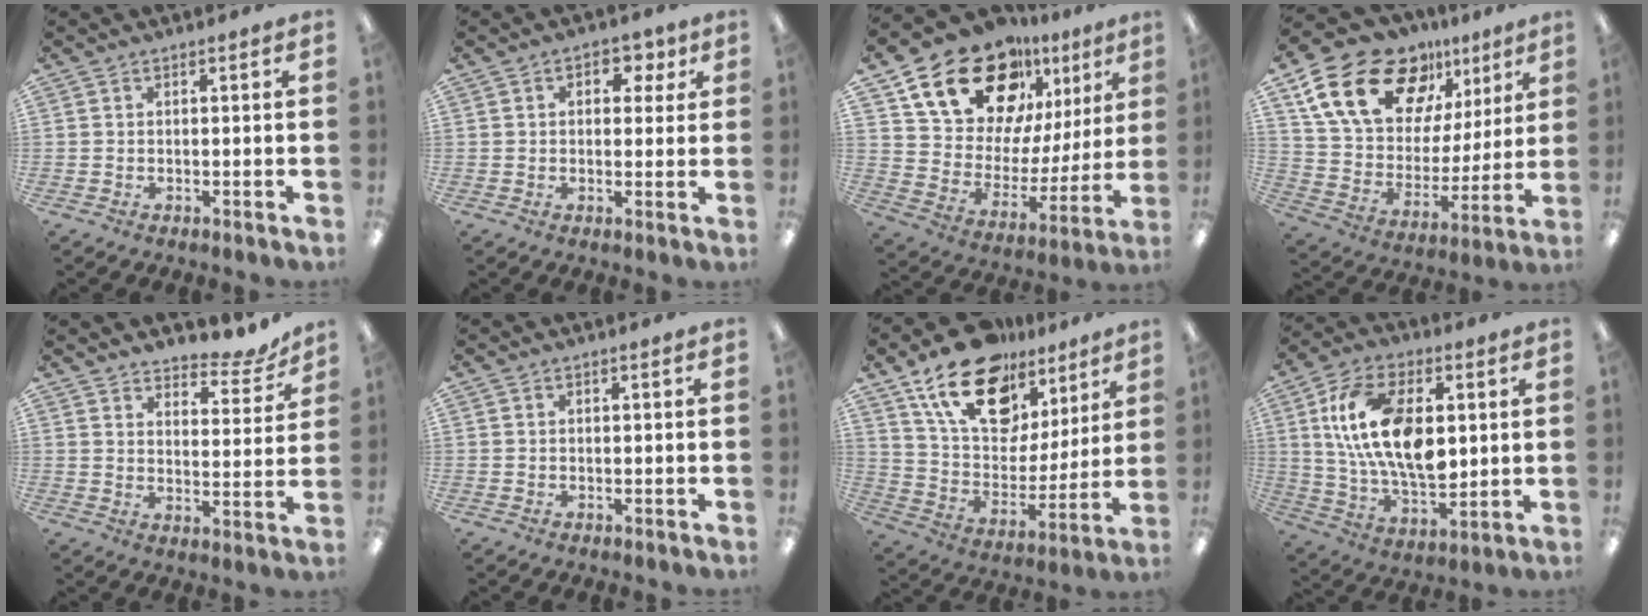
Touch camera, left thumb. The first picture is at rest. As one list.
[{"total": 5.6, "force": [2.1, 3.8, 3.6], "torque": [-0.028, -0.004, 0.027]}, {"total": 21.1, "force": [15.5, 11.2, 9.0], "torque": [-0.158, -0.099, 0.280]}, {"total": 22.0, "force": [13.3, 12.9, 11.9], "torque": [-0.208, -0.066, 0.246]}, {"total": 7.1, "force": [6.3, 2.2, 2.5], "torque": [-0.025, -0.051, 0.103]}, {"total": 0.0}, {"total": 20.4, "force": [13.2, 11.8, 10.3], "torque": [-0.181, -0.065, 0.238]}, {"total": 18.6, "force": [3.4, 11.0, 14.6], "torque": [-0.287, 0.006, 0.059]}]